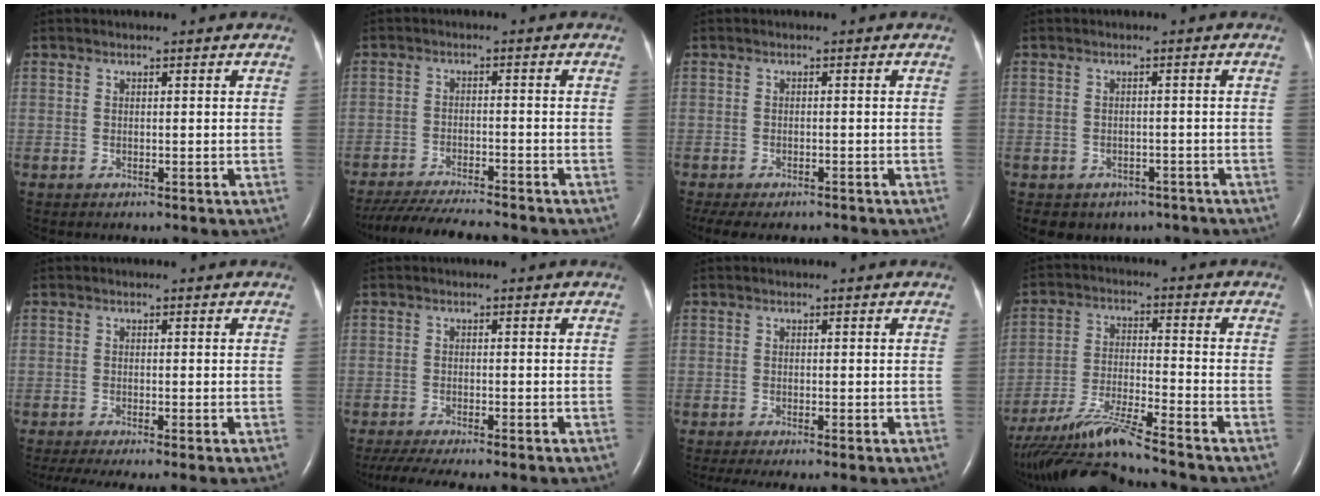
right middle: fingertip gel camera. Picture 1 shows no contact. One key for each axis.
{"total": 12.3, "fx": -11.2, "fy": 0.8, "fz": 5.1, "tx": -0.084, "ty": -0.022, "tz": -0.171}
{"total": 8.9, "fx": -7.8, "fy": 2.3, "fz": 3.7, "tx": -0.061, "ty": -0.009, "tz": -0.106}
{"total": 6.1, "fx": -4.6, "fy": 3.8, "fz": 1.0, "tx": -0.008, "ty": 0.014, "tz": -0.051}
{"total": 6.6, "fx": -5.2, "fy": -0.4, "fz": 4.1, "tx": -0.058, "ty": -0.016, "tz": -0.083}
{"total": 8.8, "fx": -7.3, "fy": 0.2, "fz": 4.8, "tx": -0.071, "ty": -0.013, "tz": -0.112}
{"total": 4.3, "fx": -3.2, "fy": -0.3, "fz": 2.8, "tx": -0.042, "ty": -0.014, "tz": -0.052}
{"total": 12.0, "fx": -10.6, "fy": -1.9, "fz": 5.4, "tx": -0.104, "ty": -0.021, "tz": -0.195}